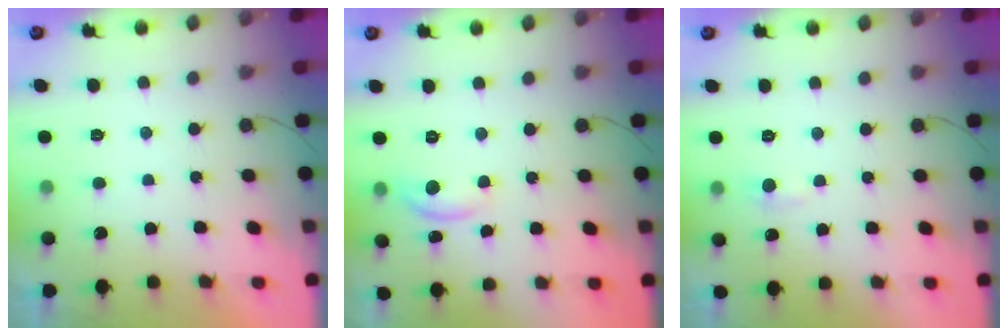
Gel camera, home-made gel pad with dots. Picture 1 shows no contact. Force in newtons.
{"total": 5.2, "press": 5.1, "slide": 0.3}
{"total": 3.8, "press": 3.7, "slide": 0.6}